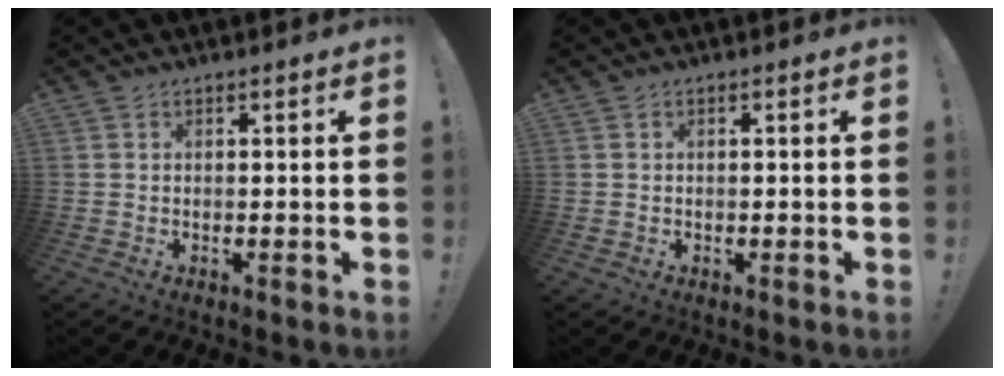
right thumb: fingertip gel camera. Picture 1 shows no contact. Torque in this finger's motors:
{"motor_torque": [-0.31, -0.32, 0.17, -0.10, 0.03]}